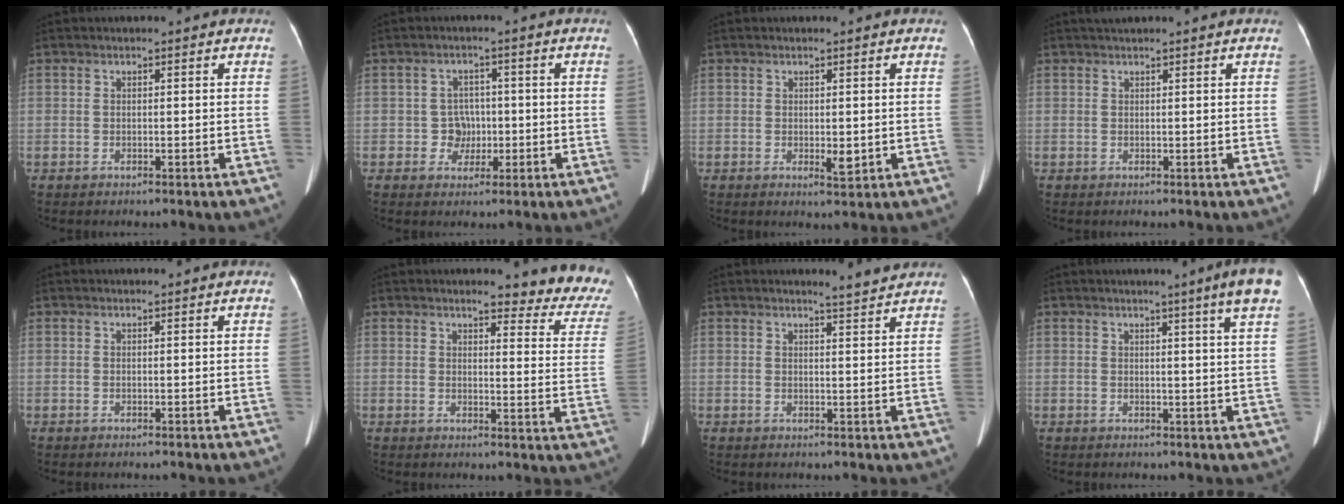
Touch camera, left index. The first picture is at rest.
{"total": 3.3, "force": [-0.4, 3.2, 0.6], "torque": [-0.003, 0.010, -0.001]}
{"total": 2.1, "force": [0.3, 0.9, 1.9], "torque": [-0.028, -0.006, 0.009]}
{"total": 1.9, "force": [1.8, 0.0, 0.8], "torque": [-0.009, 0.024, 0.033]}
{"total": 0.6, "force": [0.6, 0.0, 0.1], "torque": [-0.008, 0.008, 0.012]}
{"total": 13.8, "force": [13.1, 2.3, 3.9], "torque": [-0.007, -0.070, 0.113]}
{"total": 2.6, "force": [2.5, -0.5, 0.4], "torque": [-0.015, -0.010, 0.037]}
{"total": 5.9, "force": [4.0, -1.0, 4.3], "torque": [-0.059, -0.009, 0.038]}